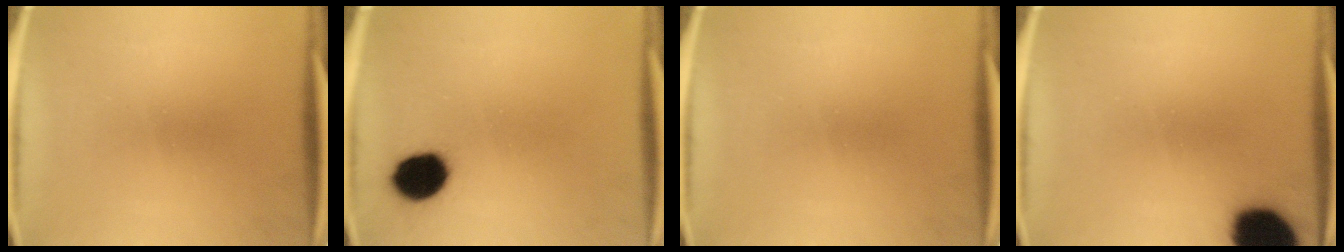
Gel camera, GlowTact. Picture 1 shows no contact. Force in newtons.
{"total": 9.1}
{"total": 0.0}
{"total": 17.2}